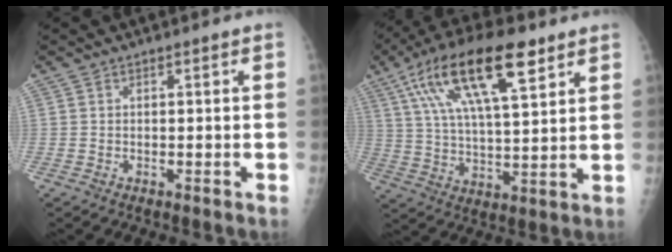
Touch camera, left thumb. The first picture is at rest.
{"total": 19.6, "force": [9.9, 6.7, 15.6], "torque": [-0.272, -0.007, 0.176]}